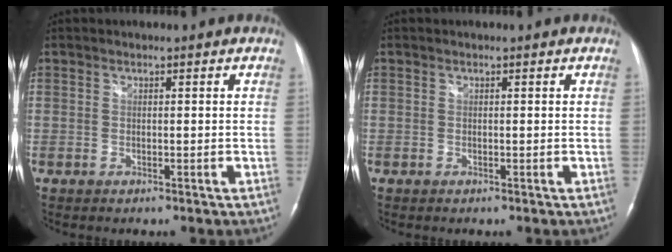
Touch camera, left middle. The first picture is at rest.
{"total": 0.0}